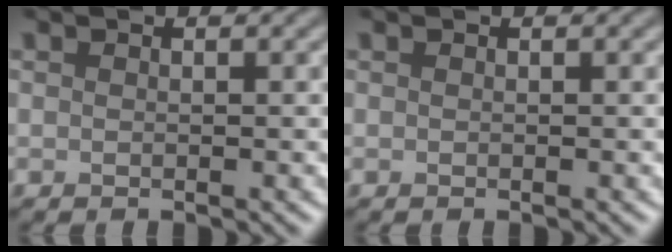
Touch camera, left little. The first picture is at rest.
{"total": 0.0}